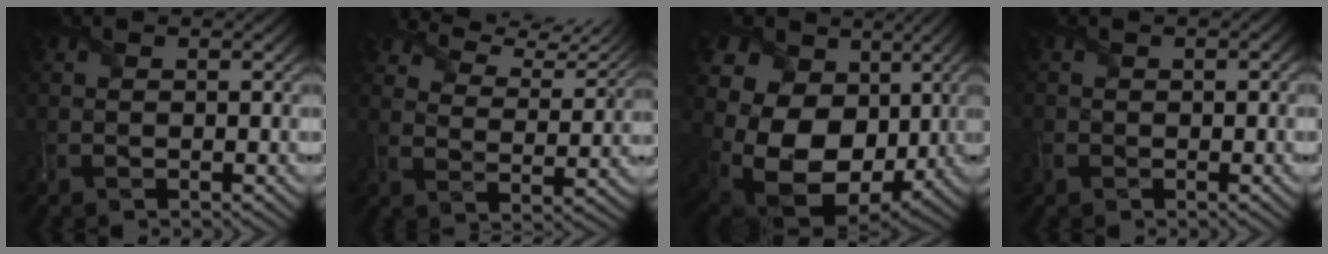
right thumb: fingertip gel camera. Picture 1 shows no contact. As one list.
[{"total": 9.0, "force": [7.6, 2.8, 4.0], "torque": [-0.091, 0.012, 0.125]}, {"total": 17.7, "force": [1.3, 14.2, 10.6], "torque": [-0.224, -0.041, 0.053]}, {"total": 2.1, "force": [-0.6, 1.8, 0.9], "torque": [-0.025, -0.008, -0.013]}]